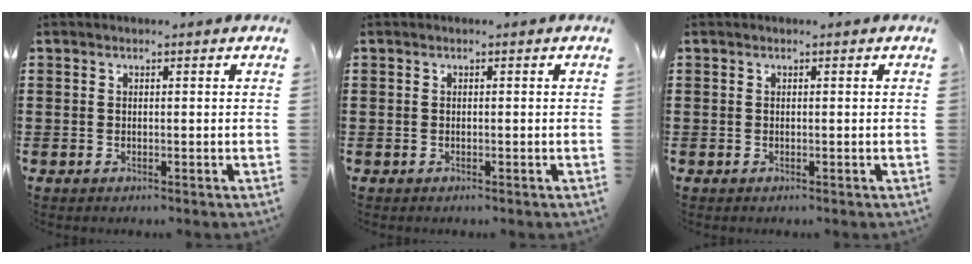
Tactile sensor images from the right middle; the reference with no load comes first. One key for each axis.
{"total": 0.0}
{"total": 0.0}